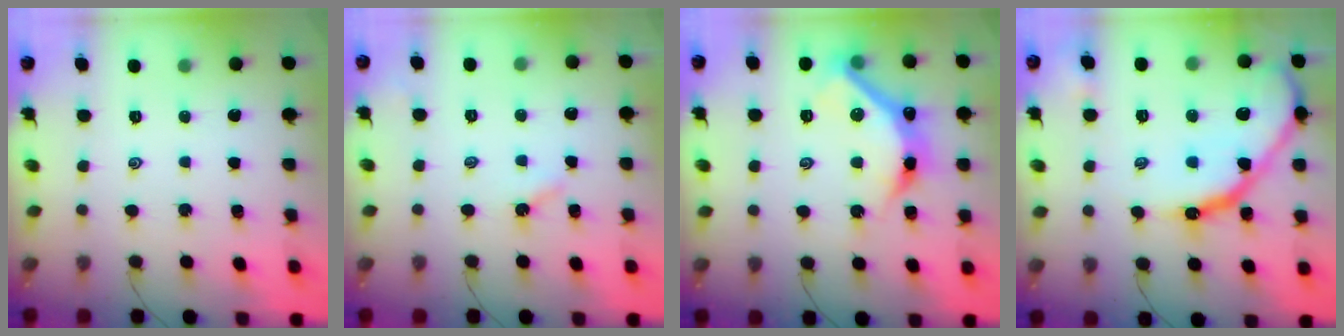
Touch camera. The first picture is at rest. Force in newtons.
{"total": 2.8, "press": 2.8, "slide": 0.5}
{"total": 15.3, "press": 15.3, "slide": 0.2}
{"total": 17.3, "press": 17.3, "slide": 1.3}